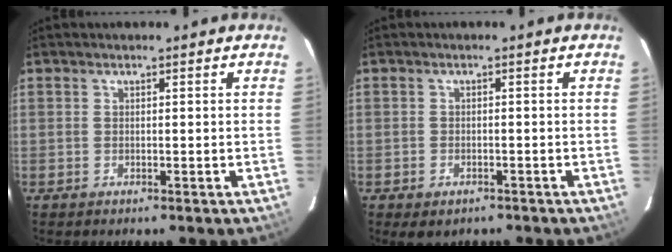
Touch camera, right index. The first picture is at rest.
{"total": 3.2, "force": [-2.0, 2.1, 1.4], "torque": [-0.030, -0.011, -0.023]}